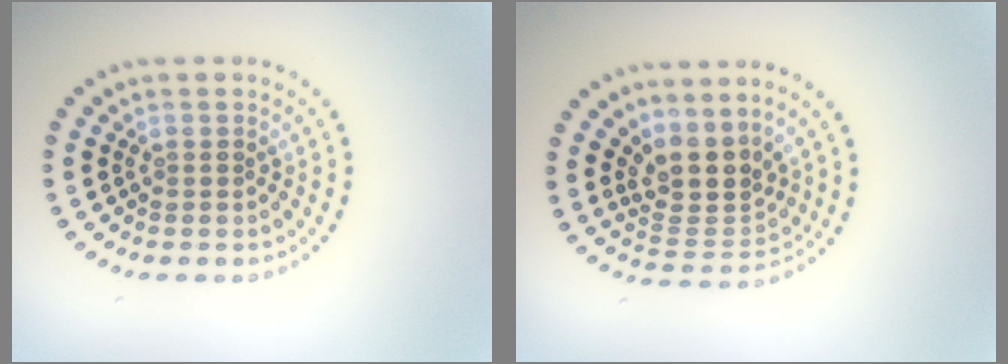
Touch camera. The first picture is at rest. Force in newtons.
{"total": 3.9, "press": 2.9, "slide": 2.6}